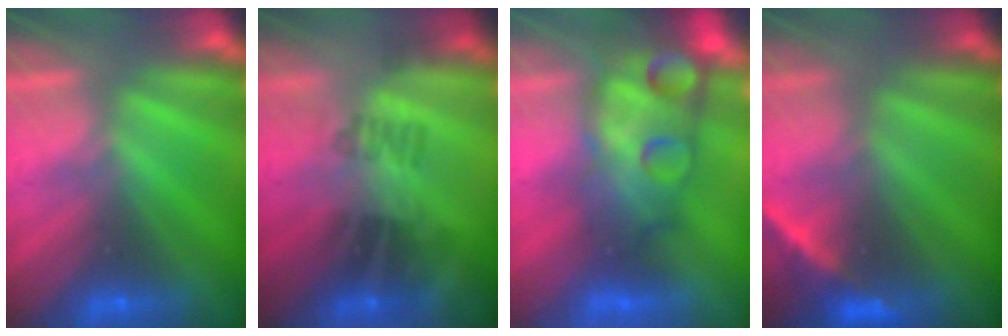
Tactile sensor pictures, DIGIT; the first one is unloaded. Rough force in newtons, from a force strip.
{"total": 2.3}
{"total": 7.7}
{"total": 2.2}